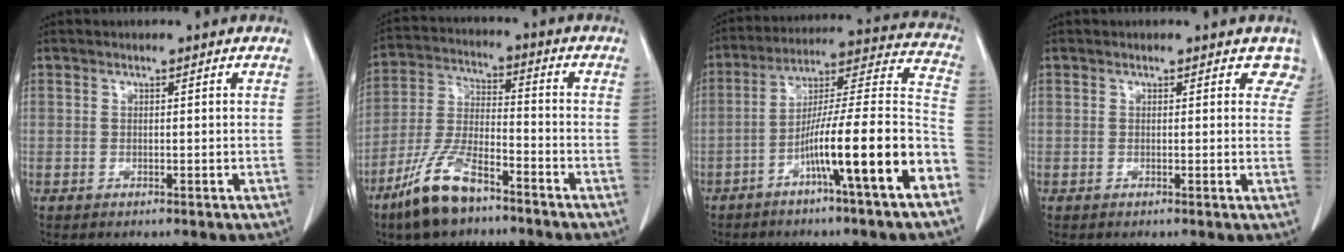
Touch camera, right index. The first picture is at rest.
{"total": 11.3, "force": [-7.8, 3.4, 7.4], "torque": [-0.165, -0.012, -0.153]}
{"total": 17.6, "force": [-8.0, -0.5, 15.7], "torque": [-0.238, 0.010, -0.131]}
{"total": 3.2, "force": [2.7, 1.8, 0.2], "torque": [0.025, -0.007, 0.005]}